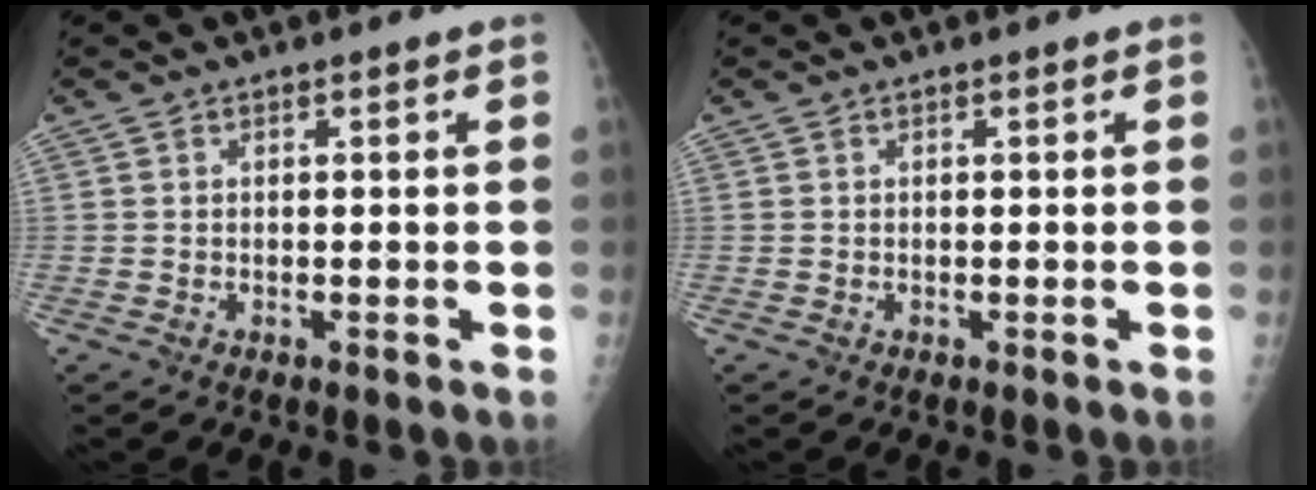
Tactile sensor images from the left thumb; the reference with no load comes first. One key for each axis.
{"total": 0.0}